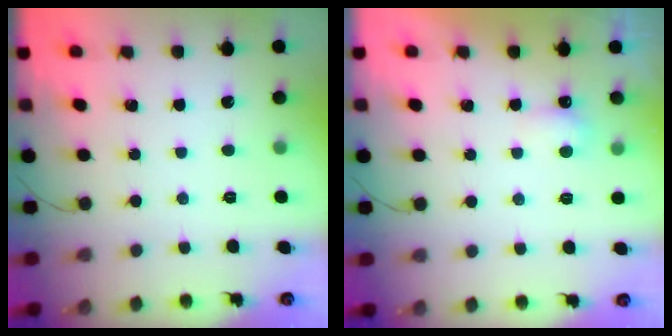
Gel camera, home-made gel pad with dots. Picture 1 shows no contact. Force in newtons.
{"total": 3.0, "press": 3.0, "slide": 0.7}